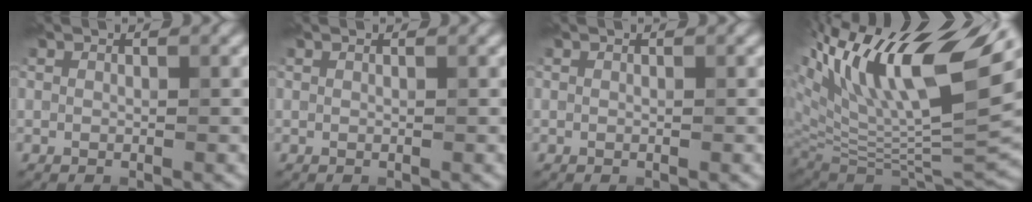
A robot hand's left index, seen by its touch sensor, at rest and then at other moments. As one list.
[{"total": 0.6, "force": [0.4, 0.3, 0.3], "torque": [0.006, 0.005, -0.006]}, {"total": 0.0}, {"total": 15.2, "force": [5.9, 5.5, 12.8], "torque": [-0.242, 0.030, 0.109]}]